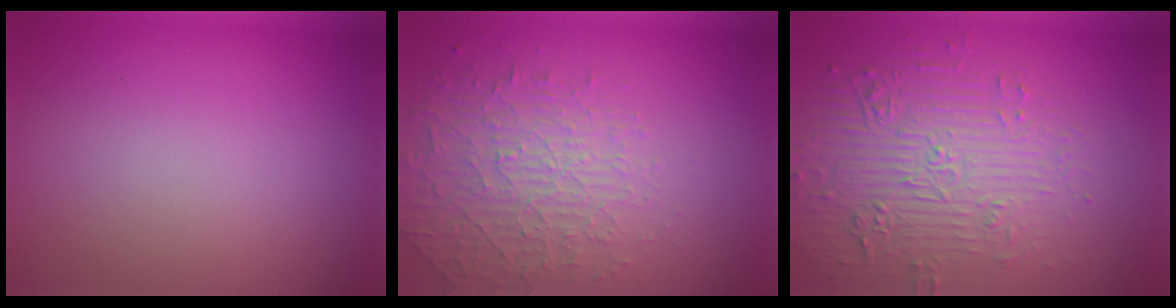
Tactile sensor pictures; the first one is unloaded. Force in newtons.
{"total": 4.5, "press": 3.2, "slide": 3.1}
{"total": 5.6, "press": 4.6, "slide": 3.1}